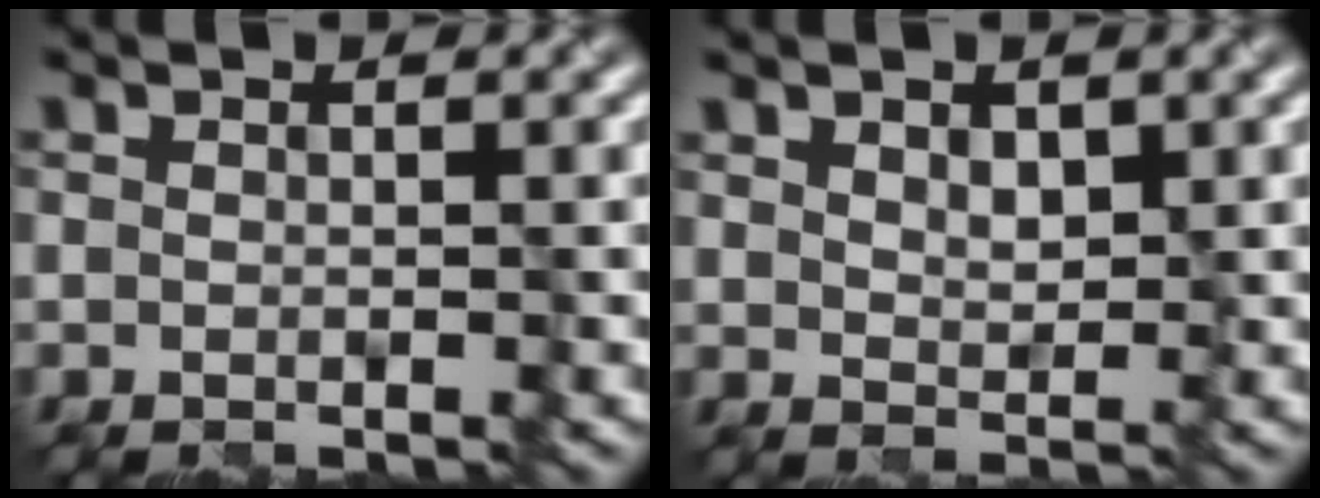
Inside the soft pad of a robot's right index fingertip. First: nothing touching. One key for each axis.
{"total": 2.0, "fx": 1.2, "fy": 1.1, "fz": 1.0, "tx": -0.018, "ty": -0.004, "tz": 0.024}